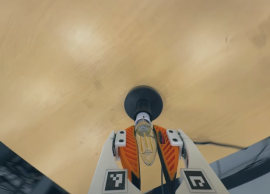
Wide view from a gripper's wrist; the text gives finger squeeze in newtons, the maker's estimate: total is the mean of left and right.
{"total": 18.7, "left": 16.7, "right": 20.6}